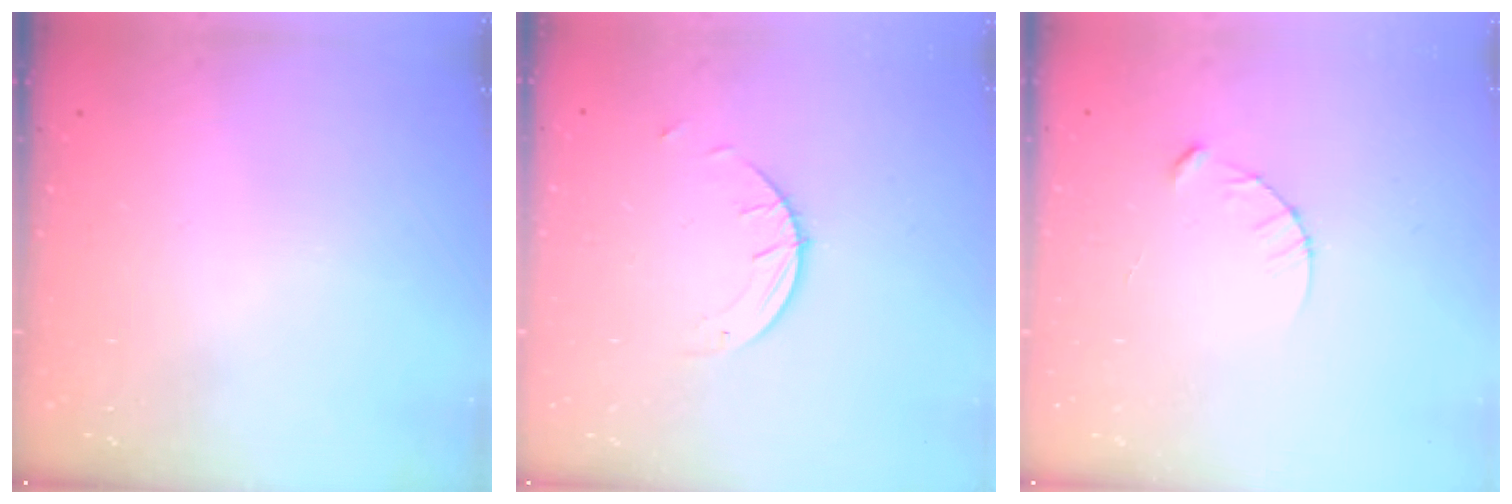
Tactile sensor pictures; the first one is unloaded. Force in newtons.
{"total": 1.9, "press": 1.9, "slide": 0.1}
{"total": 3.1, "press": 3.1, "slide": 0.3}